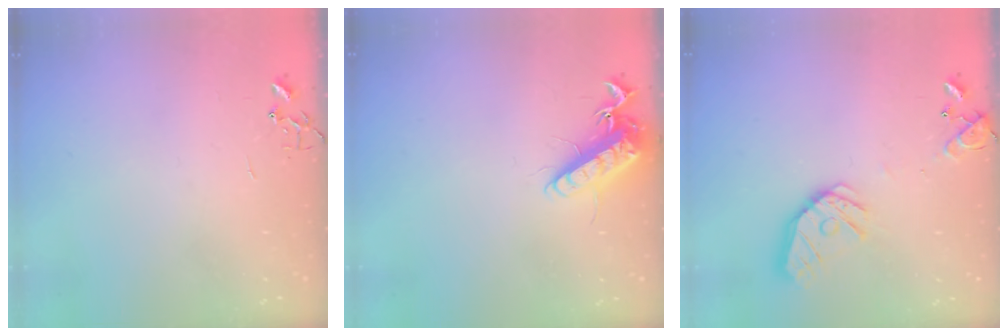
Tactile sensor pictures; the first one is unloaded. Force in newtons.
{"total": 14.3, "press": 14.1, "slide": 2.1}
{"total": 15.8, "press": 15.5, "slide": 2.5}